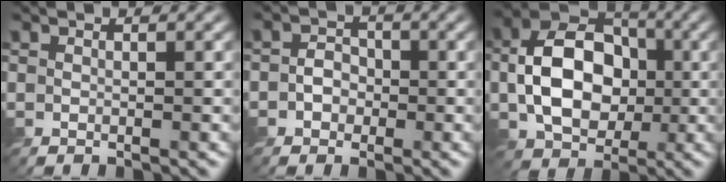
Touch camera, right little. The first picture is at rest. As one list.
[{"total": 2.2, "force": [-0.5, 1.9, 1.0], "torque": [0.002, 0.004, -0.016]}, {"total": 8.9, "force": [-0.4, 6.4, 6.2], "torque": [-0.117, 0.008, -0.013]}]